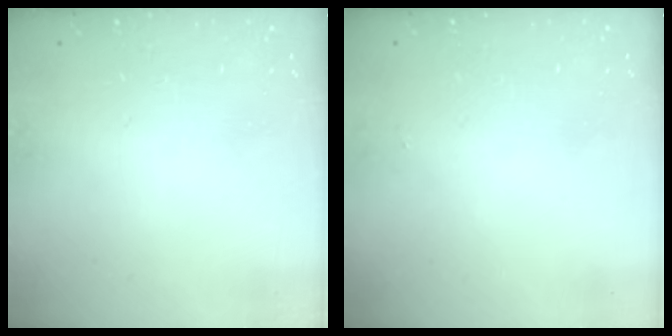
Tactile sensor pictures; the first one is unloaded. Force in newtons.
{"total": 11.6, "press": 2.7, "slide": 11.3}